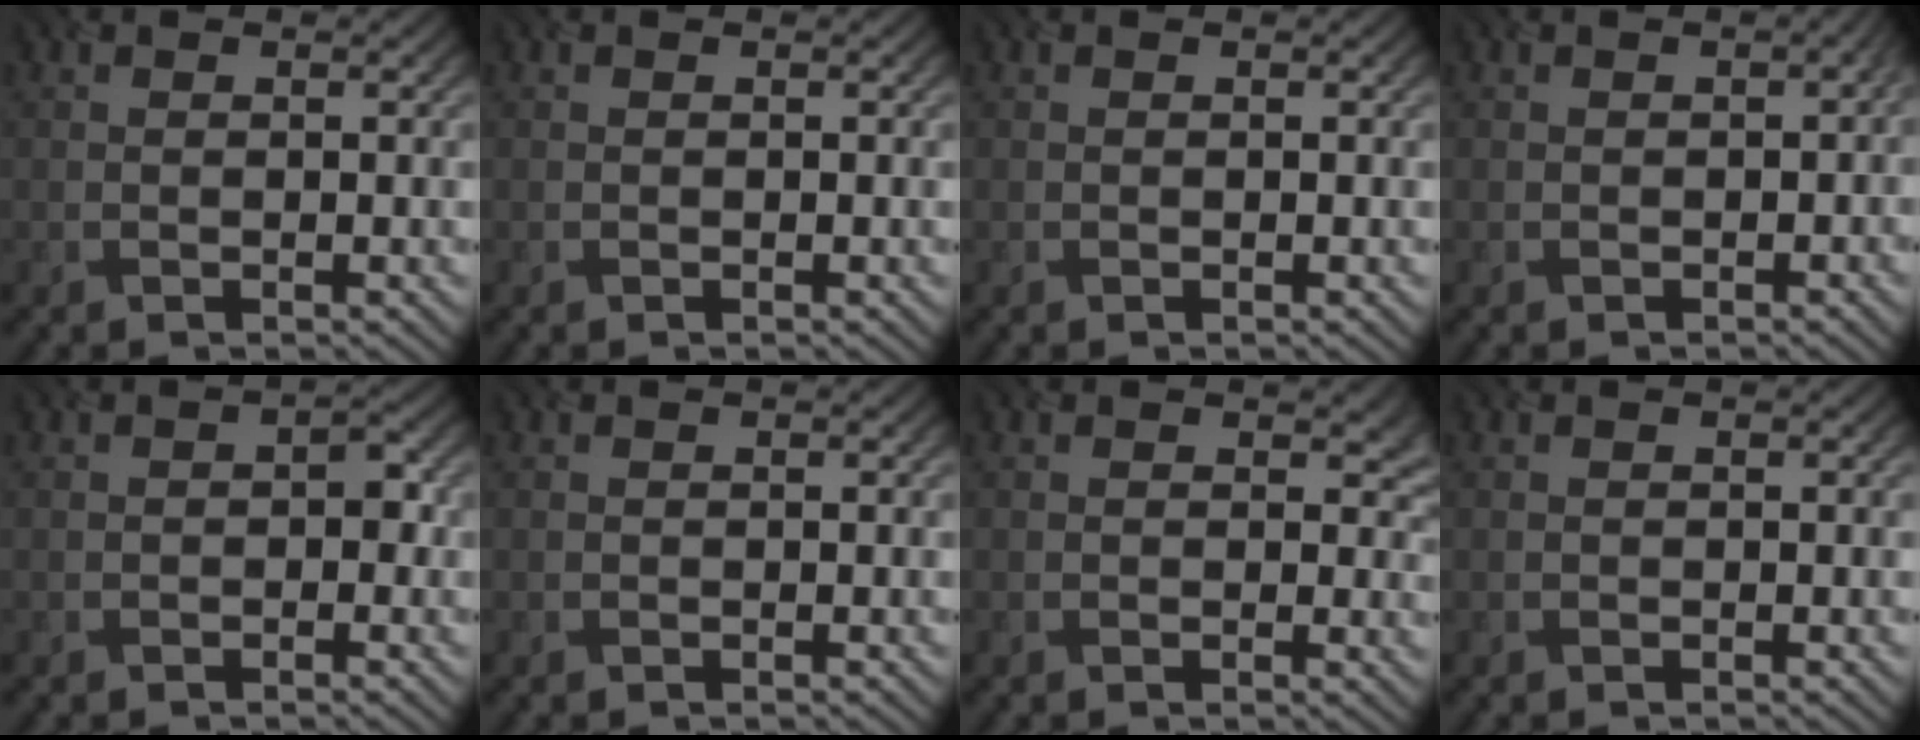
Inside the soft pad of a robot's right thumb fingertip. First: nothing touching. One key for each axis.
{"total": 0.0}
{"total": 0.0}
{"total": 1.8, "fx": -0.7, "fy": 1.1, "fz": 1.1, "tx": -0.020, "ty": -0.009, "tz": -0.004}
{"total": 1.6, "fx": -0.7, "fy": 1.2, "fz": 0.7, "tx": -0.011, "ty": -0.009, "tz": -0.009}
{"total": 0.0}
{"total": 2.5, "fx": 0.6, "fy": 2.0, "fz": 1.4, "tx": -0.017, "ty": -0.011, "tz": 0.007}
{"total": 0.0}